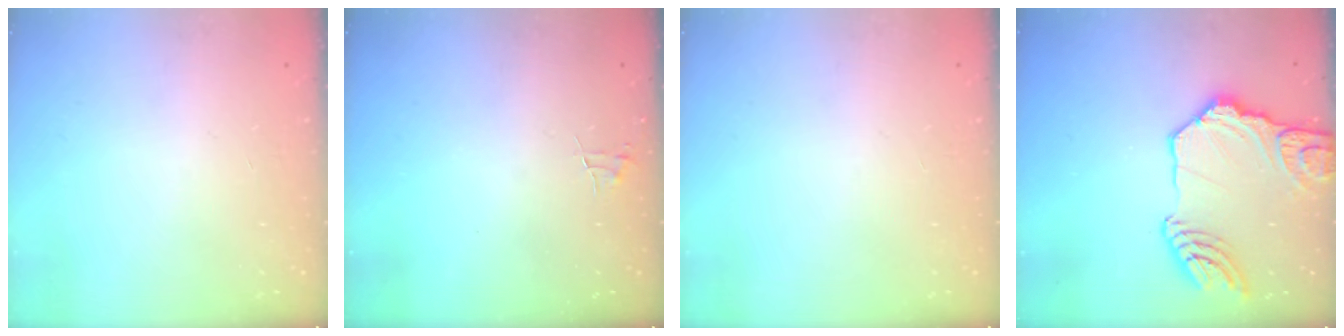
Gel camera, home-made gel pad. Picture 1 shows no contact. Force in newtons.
{"total": 3.2, "press": 3.2, "slide": 0.2}
{"total": 0.0}
{"total": 18.3, "press": 18.2, "slide": 2.1}